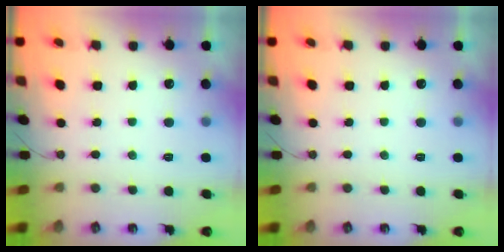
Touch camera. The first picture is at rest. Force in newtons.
{"total": 0.0}